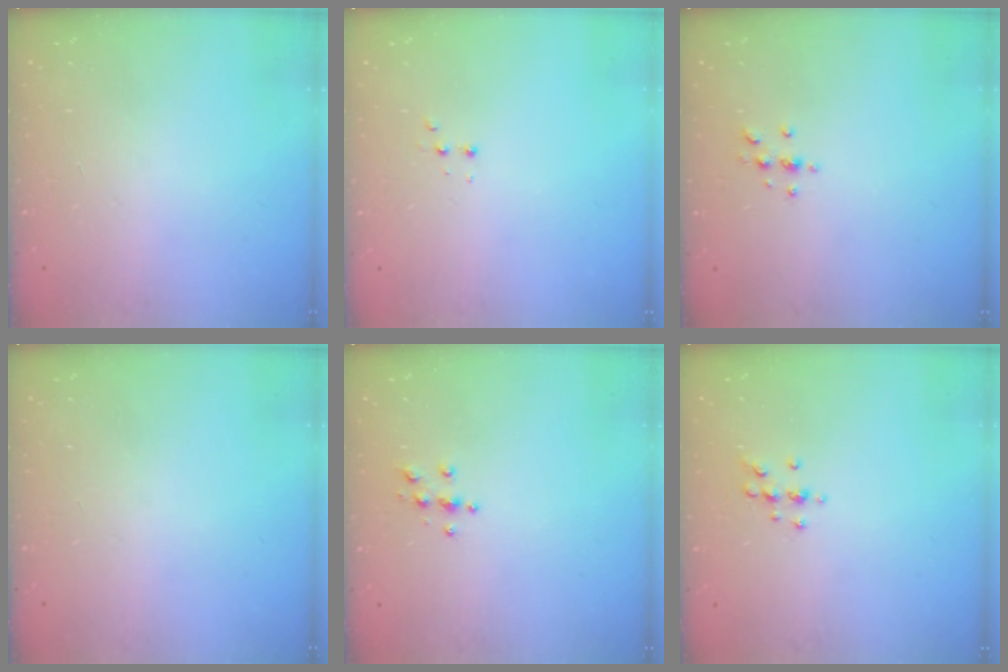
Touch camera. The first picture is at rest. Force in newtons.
{"total": 2.4, "press": 2.2, "slide": 0.9}
{"total": 2.9, "press": 2.9, "slide": 0.4}
{"total": 0.0}
{"total": 3.9, "press": 3.9, "slide": 0.4}
{"total": 4.9, "press": 4.8, "slide": 0.7}